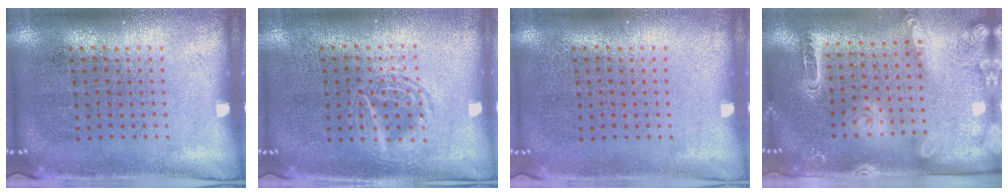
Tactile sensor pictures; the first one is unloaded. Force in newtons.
{"total": 2.4, "press": 2.4, "slide": 0.2}
{"total": 0.0}
{"total": 2.3, "press": 2.0, "slide": 1.2}